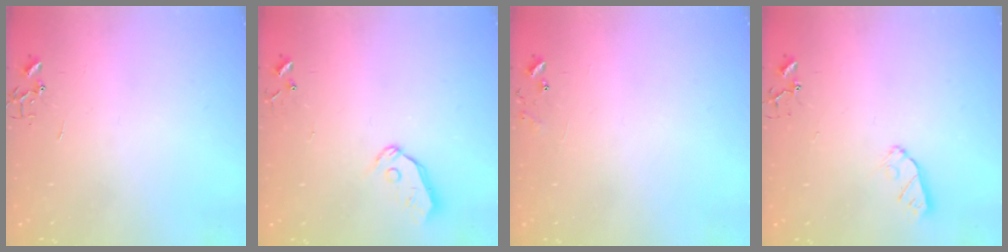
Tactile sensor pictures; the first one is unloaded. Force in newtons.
{"total": 6.8, "press": 6.8, "slide": 0.7}
{"total": 7.0, "press": 7.0, "slide": 0.5}
{"total": 4.5, "press": 4.5, "slide": 0.6}